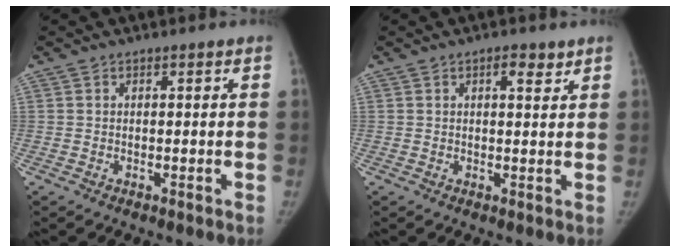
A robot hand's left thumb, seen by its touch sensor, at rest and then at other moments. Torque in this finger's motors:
{"motor_torque": [-0.27, -0.01, 0.34, -0.18, 0.03]}